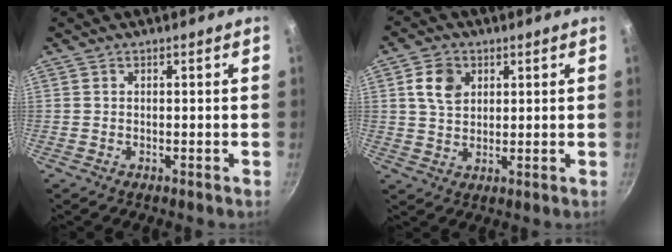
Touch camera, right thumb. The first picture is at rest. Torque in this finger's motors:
{"motor_torque": [0.18, 0.28, 0.39, 0.15, 0.03]}